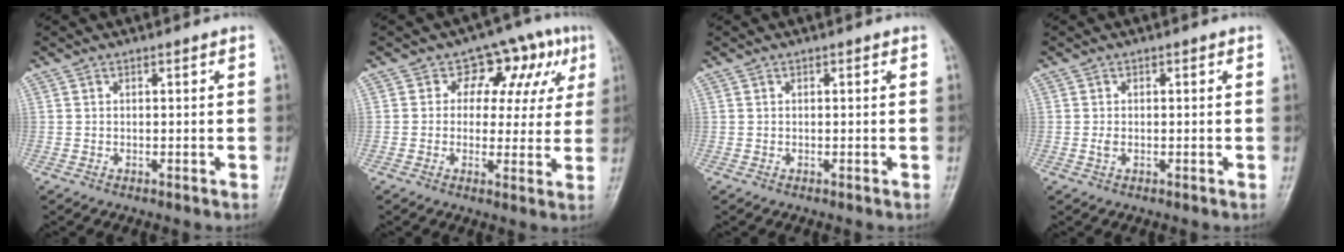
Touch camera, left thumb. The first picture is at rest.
{"total": 10.2, "force": [3.7, 7.4, 5.9], "torque": [-0.011, 0.002, 0.039]}
{"total": 0.0}
{"total": 1.0, "force": [-0.3, 0.6, 0.8], "torque": [-0.019, 0.000, -0.005]}